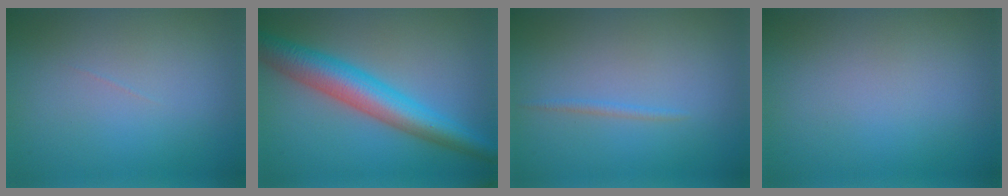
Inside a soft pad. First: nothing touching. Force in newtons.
{"total": 6.9, "press": 6.9, "slide": 0.1}
{"total": 0.7, "press": 0.7, "slide": 0.1}
{"total": 0.0}